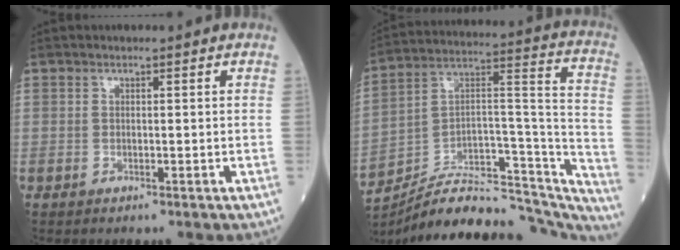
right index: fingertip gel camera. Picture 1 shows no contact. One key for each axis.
{"total": 29.1, "fx": -26.2, "fy": 7.4, "fz": 10.4, "tx": -0.118, "ty": 0.044, "tz": -0.376}